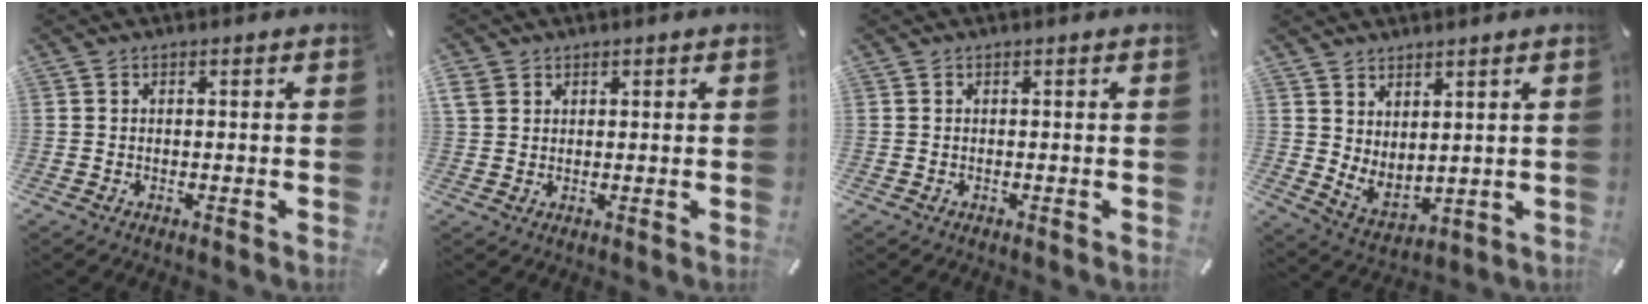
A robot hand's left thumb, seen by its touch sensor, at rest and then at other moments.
{"total": 2.9, "force": [1.5, 2.4, 0.8], "torque": [-0.018, 0.003, 0.029]}
{"total": 0.0}
{"total": 4.8, "force": [4.4, 2.0, 0.2], "torque": [-0.017, -0.042, 0.085]}